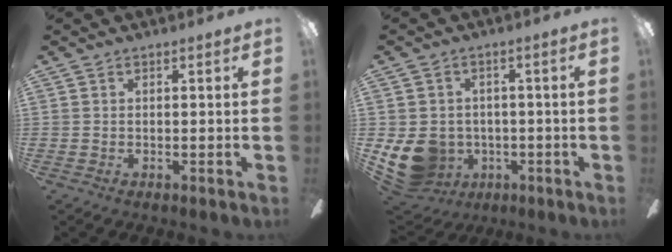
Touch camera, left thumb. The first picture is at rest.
{"total": 11.1, "force": [-2.6, 9.6, 5.0], "torque": [-0.141, 0.007, -0.042]}